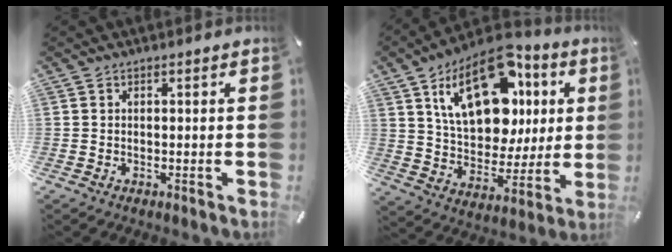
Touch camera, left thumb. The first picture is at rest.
{"total": 22.4, "force": [8.5, 14.3, 14.9], "torque": [-0.239, -0.036, 0.149]}